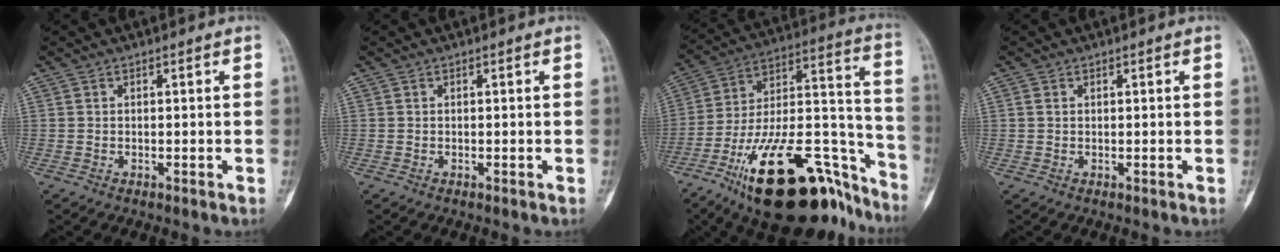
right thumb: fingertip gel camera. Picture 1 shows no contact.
{"total": 0.0}
{"total": 30.9, "force": [-20.2, 11.5, 20.3], "torque": [-0.264, 0.104, -0.330]}
{"total": 0.7, "force": [0.2, 0.5, 0.4], "torque": [-0.011, 0.002, 0.005]}